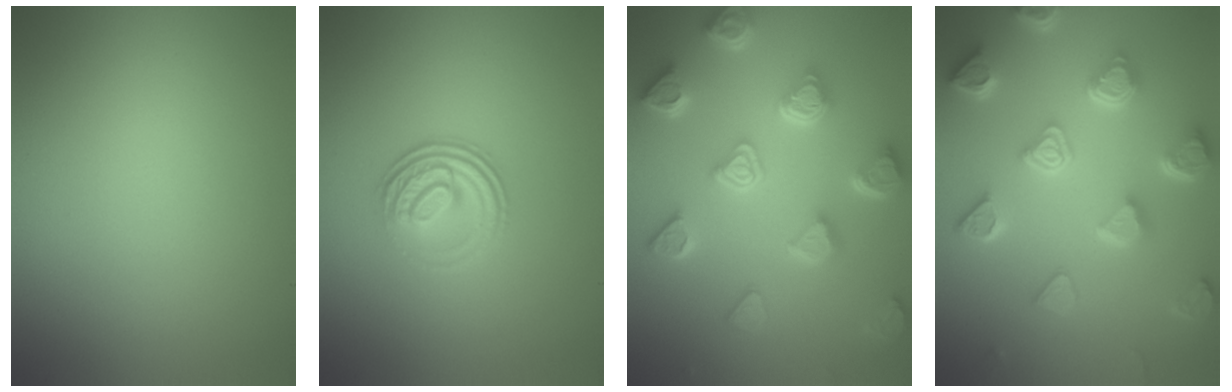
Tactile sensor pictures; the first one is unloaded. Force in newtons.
{"total": 3.5, "press": 2.6, "slide": 2.4}
{"total": 6.4, "press": 5.2, "slide": 3.8}
{"total": 6.7, "press": 5.3, "slide": 4.1}